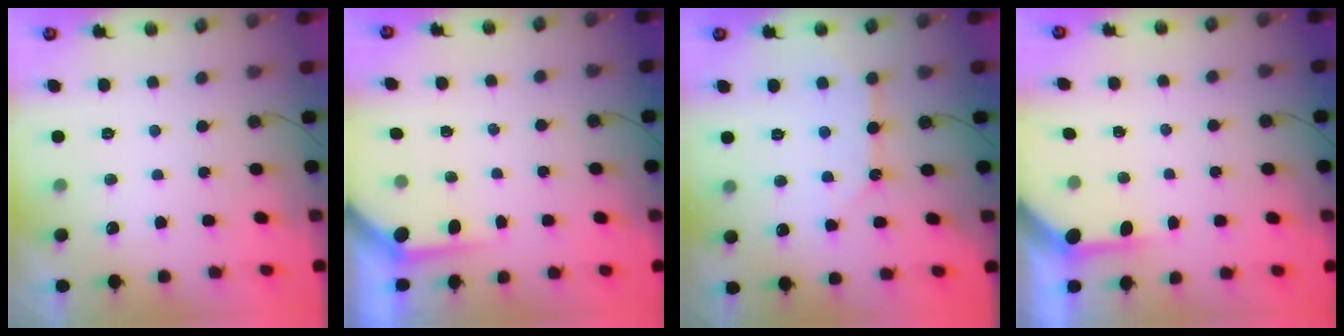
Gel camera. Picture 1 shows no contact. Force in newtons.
{"total": 3.7, "press": 3.7, "slide": 0.4}
{"total": 9.0, "press": 9.0, "slide": 1.0}
{"total": 3.9, "press": 3.9, "slide": 0.5}